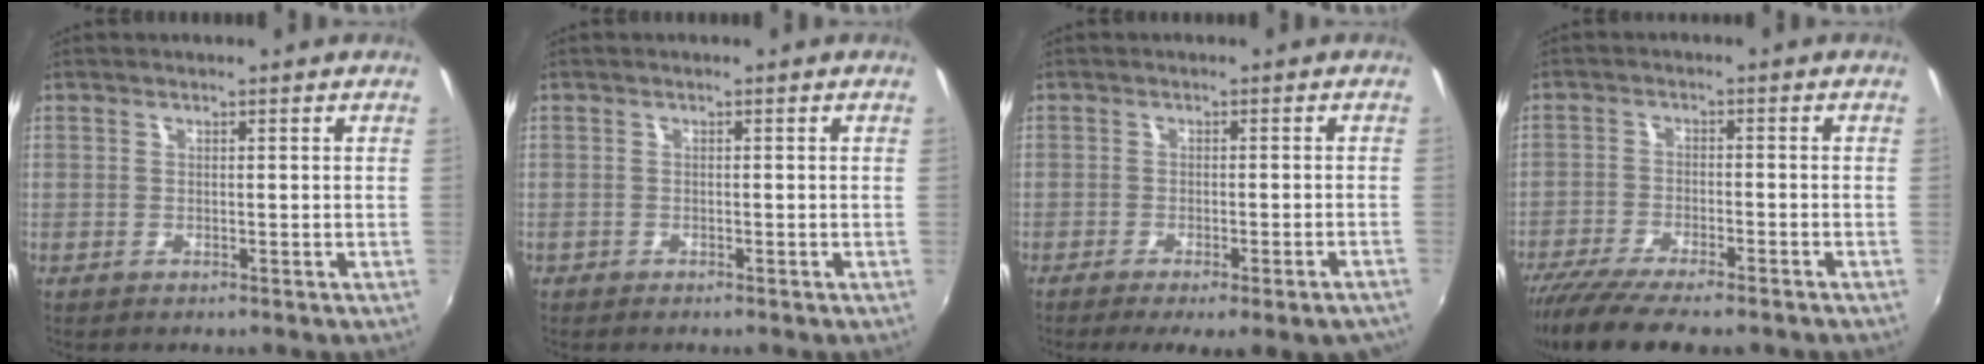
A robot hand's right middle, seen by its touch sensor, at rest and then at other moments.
{"total": 0.6, "force": [-0.6, 0.3, 0.0], "torque": [-0.003, -0.003, -0.013]}
{"total": 9.6, "force": [-7.2, 1.3, 6.1], "torque": [-0.101, -0.043, -0.096]}
{"total": 11.8, "force": [-9.6, 2.5, 6.4], "torque": [-0.146, -0.045, -0.165]}